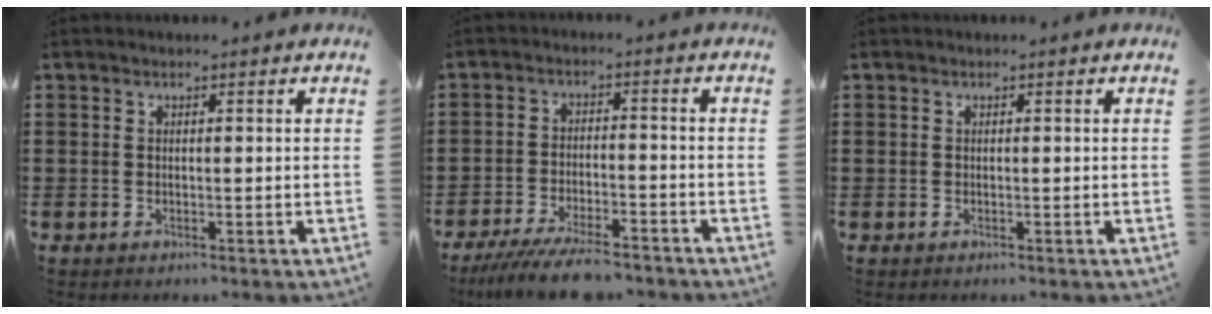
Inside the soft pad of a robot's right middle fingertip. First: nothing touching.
{"total": 7.0, "force": [-6.2, 1.0, 3.3], "torque": [-0.066, -0.003, -0.115]}
{"total": 0.0}